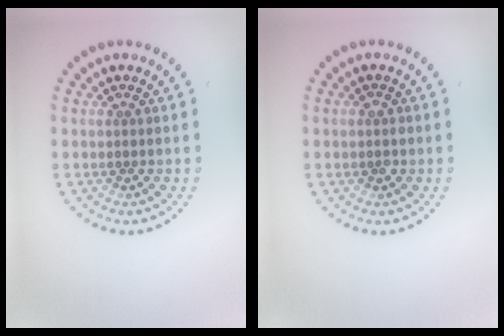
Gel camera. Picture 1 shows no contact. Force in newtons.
{"total": 1.1, "press": 1.1, "slide": 0.4}